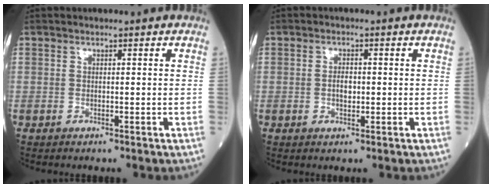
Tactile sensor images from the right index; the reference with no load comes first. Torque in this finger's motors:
{"motor_torque": [0.39, 0.02, 0.12, 0.03]}